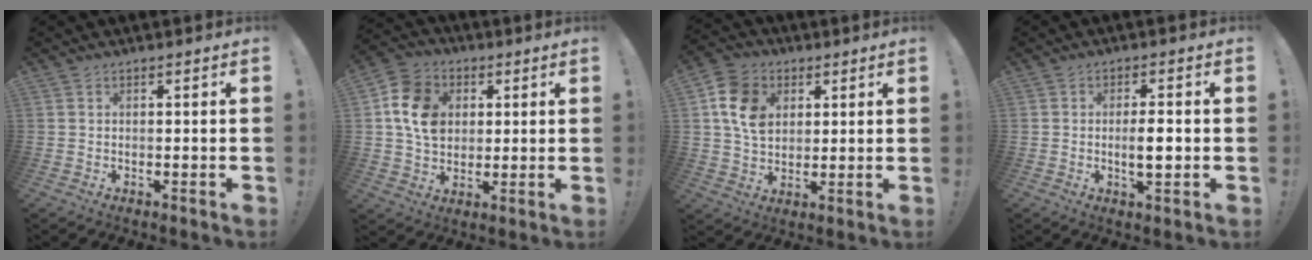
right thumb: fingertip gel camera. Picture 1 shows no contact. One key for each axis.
{"total": 14.0, "fx": 3.1, "fy": 11.3, "fz": 7.7, "tx": -0.119, "ty": 0.004, "tz": 0.065}
{"total": 12.9, "fx": 4.1, "fy": 10.1, "fz": 6.9, "tx": -0.117, "ty": 0.003, "tz": 0.083}
{"total": 5.3, "fx": -0.7, "fy": 1.5, "fz": 5.1, "tx": -0.082, "ty": -0.003, "tz": -0.018}